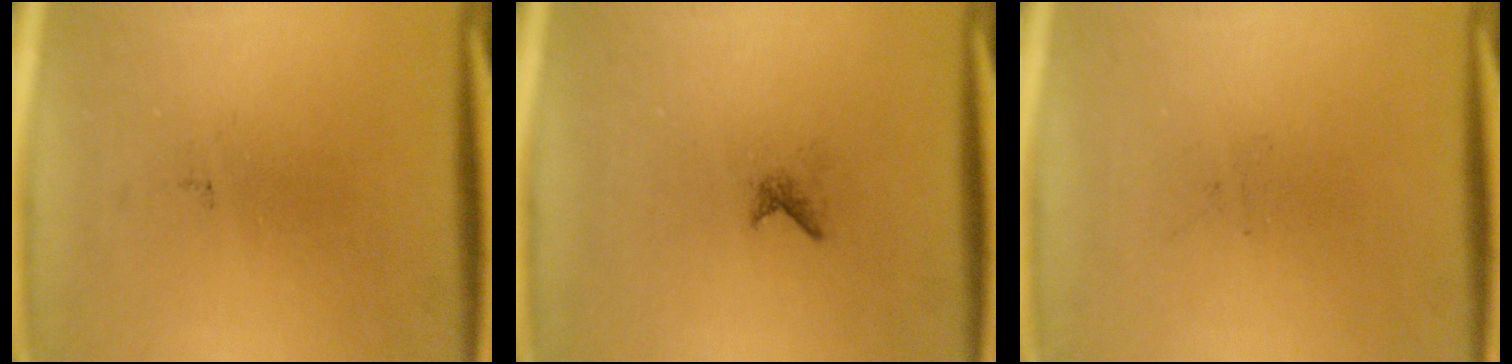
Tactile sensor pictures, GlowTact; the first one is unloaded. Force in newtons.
{"total": 0.6}
{"total": 0.0}